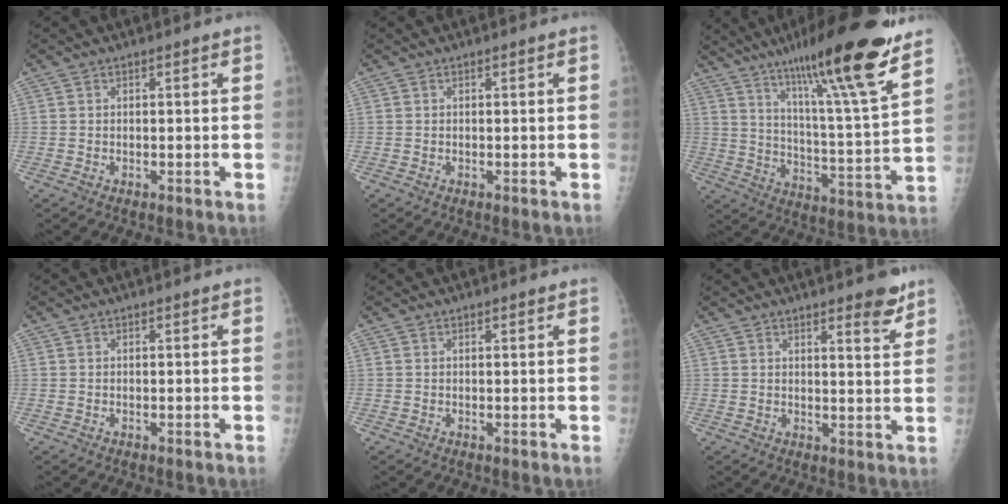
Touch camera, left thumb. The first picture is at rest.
{"total": 0.0}
{"total": 23.1, "force": [15.4, 2.0, 17.0], "torque": [-0.249, -0.059, 0.246]}
{"total": 0.0}
{"total": 0.7, "force": [0.5, 0.1, 0.4], "torque": [-0.006, -0.001, 0.007]}
{"total": 5.2, "force": [3.7, 1.1, 3.5], "torque": [-0.035, -0.026, 0.046]}